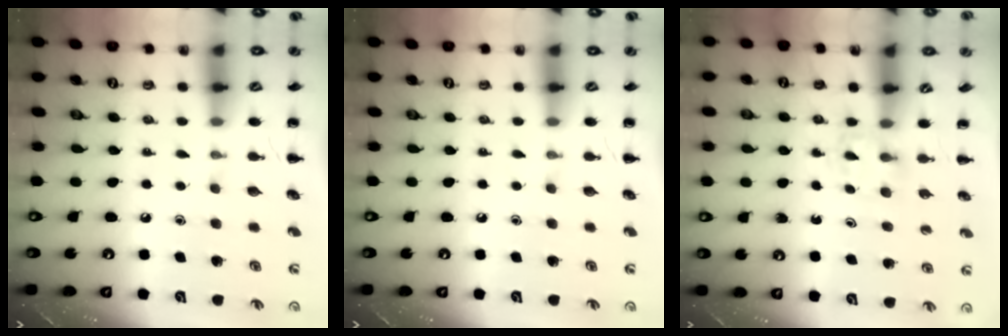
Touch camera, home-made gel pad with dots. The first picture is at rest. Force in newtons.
{"total": 0.0}
{"total": 2.4, "press": 2.3, "slide": 0.9}